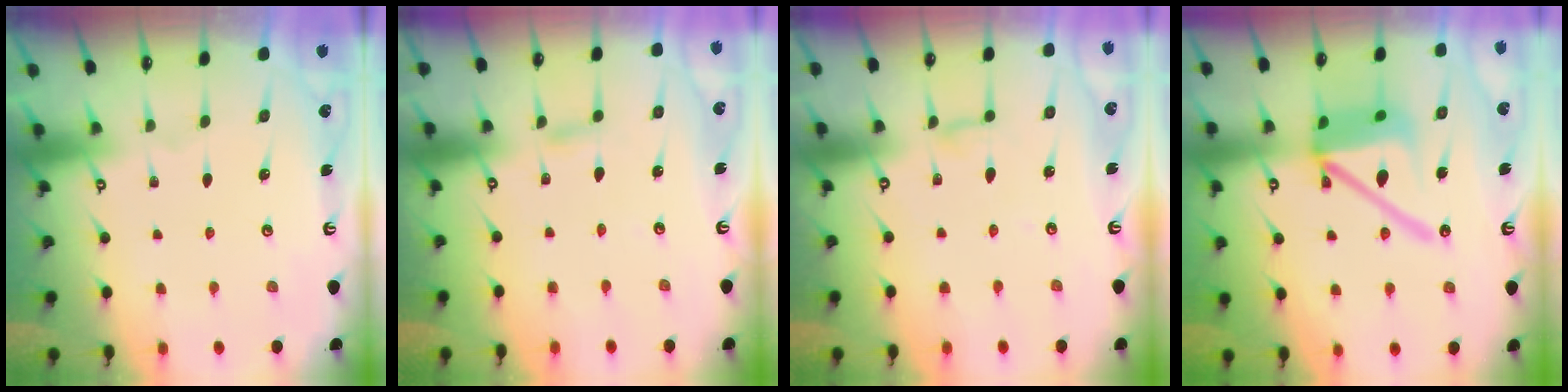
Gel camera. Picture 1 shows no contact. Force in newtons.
{"total": 2.8, "press": 2.8, "slide": 0.3}
{"total": 3.6, "press": 3.6, "slide": 0.4}
{"total": 16.9, "press": 16.8, "slide": 1.8}